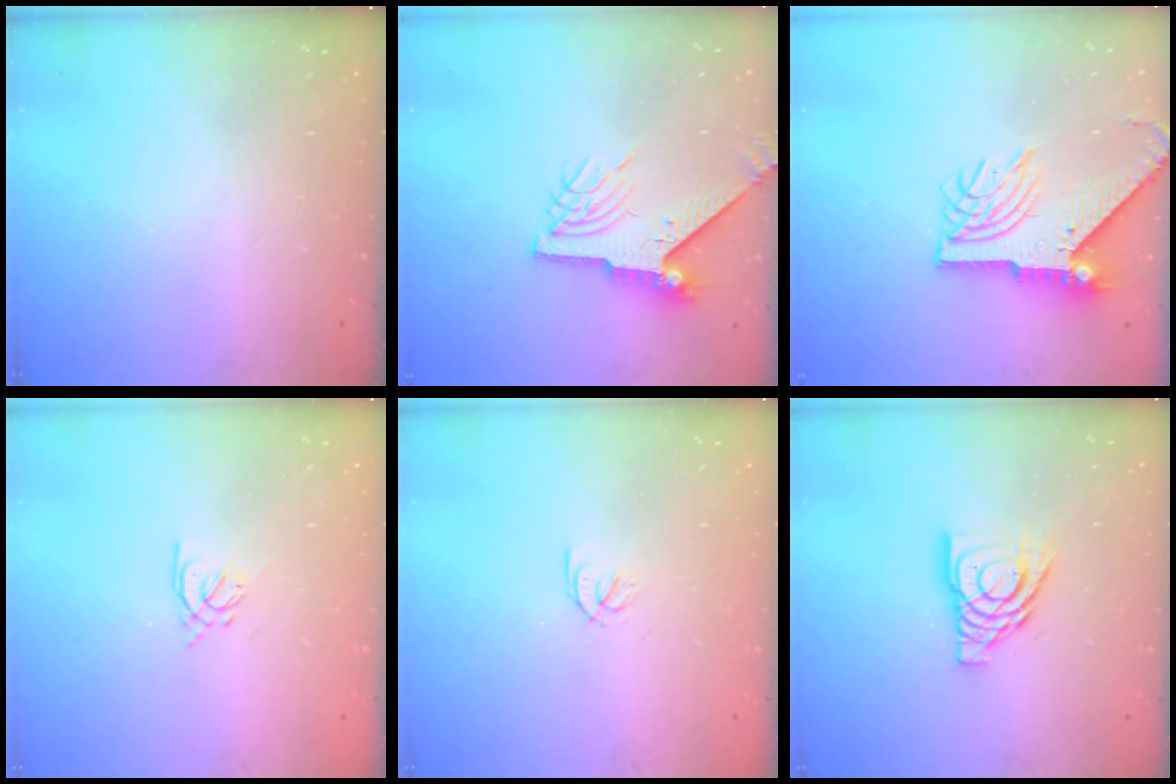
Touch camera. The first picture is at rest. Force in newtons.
{"total": 9.0, "press": 9.0, "slide": 0.8}
{"total": 11.2, "press": 11.1, "slide": 1.3}
{"total": 1.2, "press": 1.1, "slide": 0.5}
{"total": 2.0, "press": 2.0, "slide": 0.3}
{"total": 12.9, "press": 12.8, "slide": 1.6}